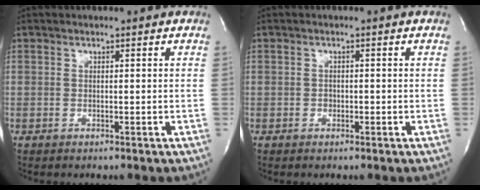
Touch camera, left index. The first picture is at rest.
{"total": 0.8, "force": [-0.3, 0.6, 0.3], "torque": [-0.002, 0.004, -0.006]}